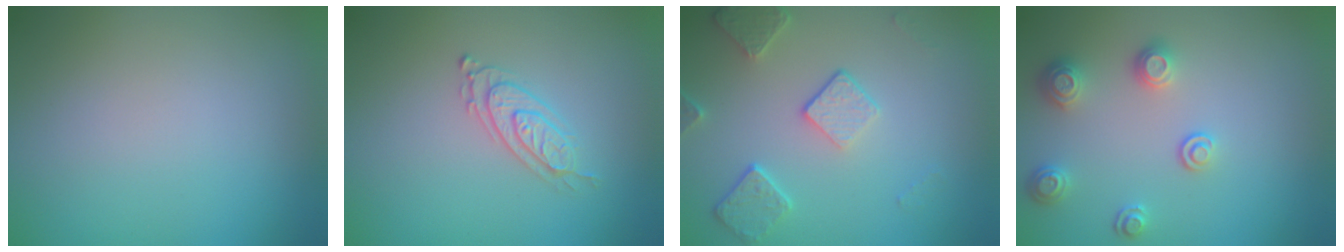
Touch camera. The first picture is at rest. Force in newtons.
{"total": 2.3, "press": 2.1, "slide": 0.9}
{"total": 4.0, "press": 3.1, "slide": 2.6}
{"total": 2.5, "press": 2.3, "slide": 0.9}